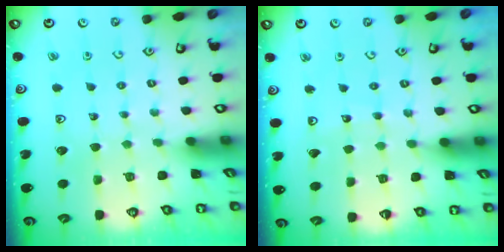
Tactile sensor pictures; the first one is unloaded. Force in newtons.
{"total": 4.1, "press": 4.0, "slide": 0.7}